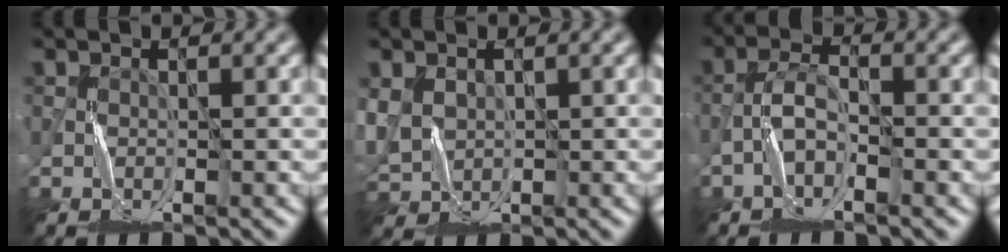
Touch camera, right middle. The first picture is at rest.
{"total": 3.3, "force": [0.8, 2.7, 1.7], "torque": [-0.055, -0.001, 0.018]}
{"total": 2.2, "force": [-1.7, 0.6, 1.2], "torque": [-0.025, 0.010, -0.038]}